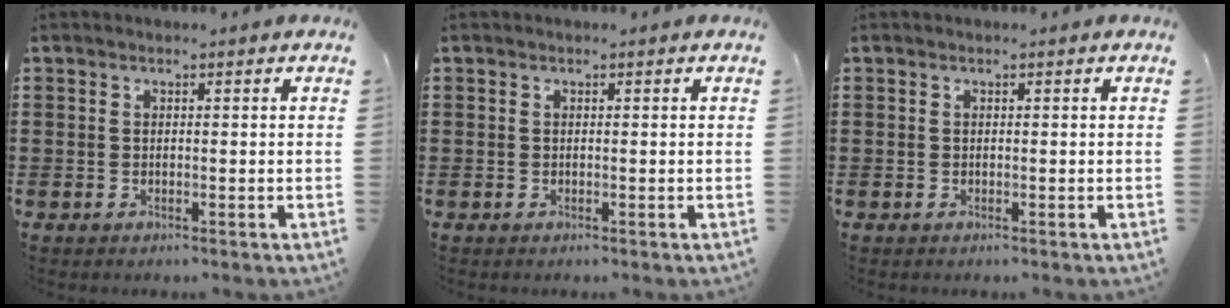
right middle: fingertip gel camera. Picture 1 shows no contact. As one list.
[{"total": 0.0}, {"total": 0.0}]